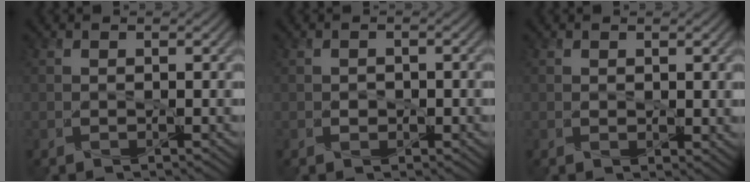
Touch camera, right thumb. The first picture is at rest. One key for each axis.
{"total": 0.0}
{"total": 2.1, "fx": 0.9, "fy": 1.2, "fz": 1.5, "tx": -0.031, "ty": -0.009, "tz": 0.014}